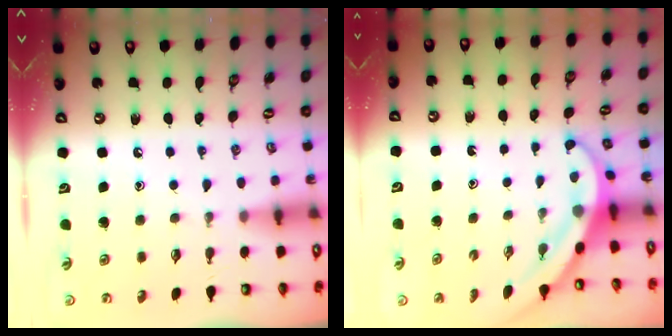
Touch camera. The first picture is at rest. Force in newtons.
{"total": 3.1, "press": 3.1, "slide": 0.2}